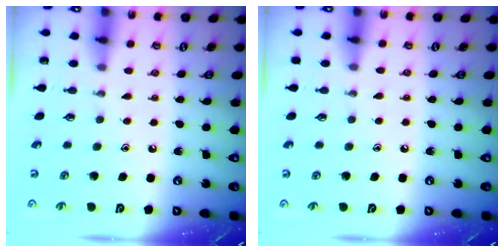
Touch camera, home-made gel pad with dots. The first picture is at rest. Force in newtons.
{"total": 4.0, "press": 4.0, "slide": 0.6}